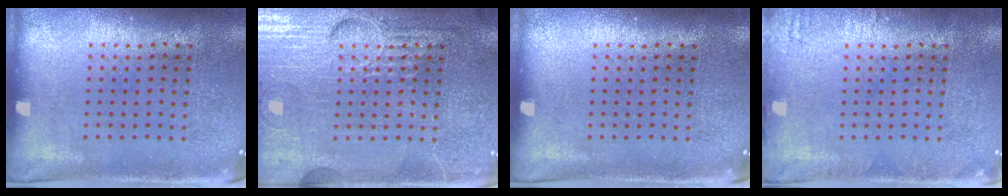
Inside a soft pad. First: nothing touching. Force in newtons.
{"total": 6.2, "press": 6.1, "slide": 0.8}
{"total": 0.0}
{"total": 1.0, "press": 1.0, "slide": 0.2}